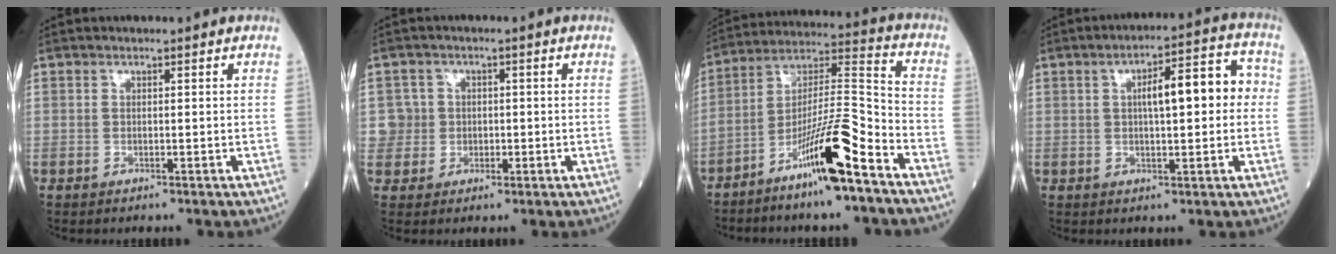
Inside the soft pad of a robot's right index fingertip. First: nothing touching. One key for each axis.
{"total": 3.7, "fx": 0.1, "fy": 3.7, "fz": -0.4, "tx": 0.024, "ty": 0.010, "tz": 0.001}
{"total": 14.7, "fx": -8.9, "fy": 0.9, "fz": 11.7, "tx": -0.216, "ty": -0.002, "tz": -0.158}
{"total": 9.2, "fx": 1.0, "fy": 2.5, "fz": 8.8, "tx": -0.126, "ty": 0.037, "tz": 0.015}